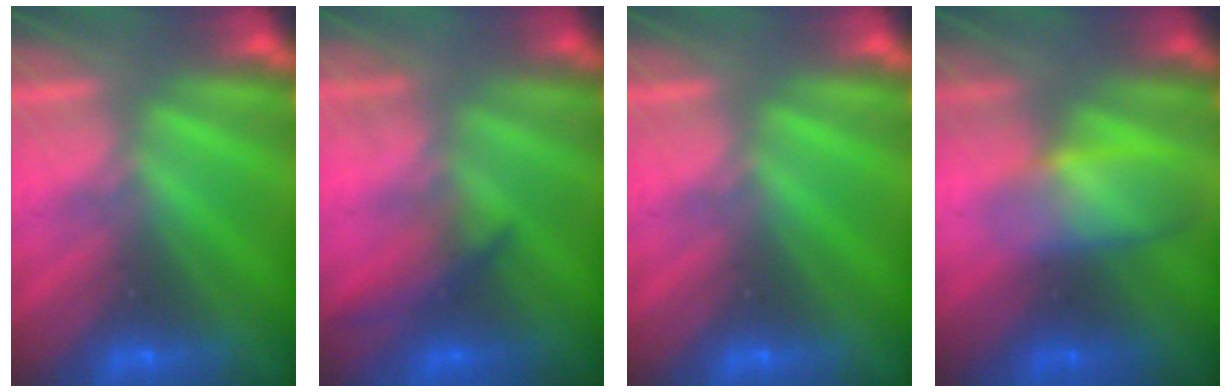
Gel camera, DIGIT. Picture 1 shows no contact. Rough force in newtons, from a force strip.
{"total": 1.9}
{"total": 0.0}
{"total": 2.8}